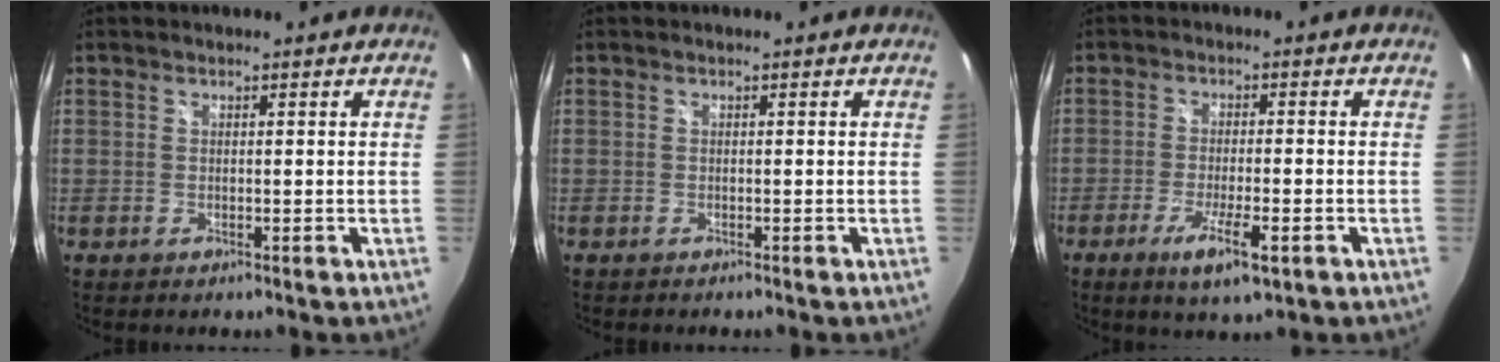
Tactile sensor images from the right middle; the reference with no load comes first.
{"total": 0.0}
{"total": 7.2, "force": [-3.6, 1.3, 6.1], "torque": [-0.125, -0.018, -0.060]}